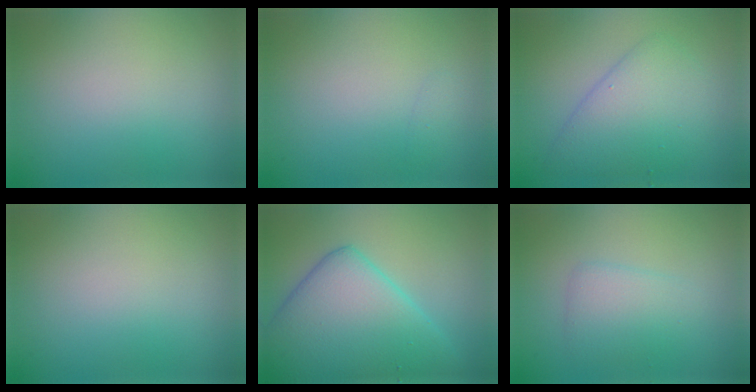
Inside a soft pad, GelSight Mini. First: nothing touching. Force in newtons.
{"total": 0.5, "press": 0.5, "slide": 0.0}
{"total": 5.0, "press": 5.0, "slide": 0.3}
{"total": 0.0}
{"total": 10.1, "press": 10.1, "slide": 0.3}
{"total": 2.5, "press": 2.5, "slide": 0.1}